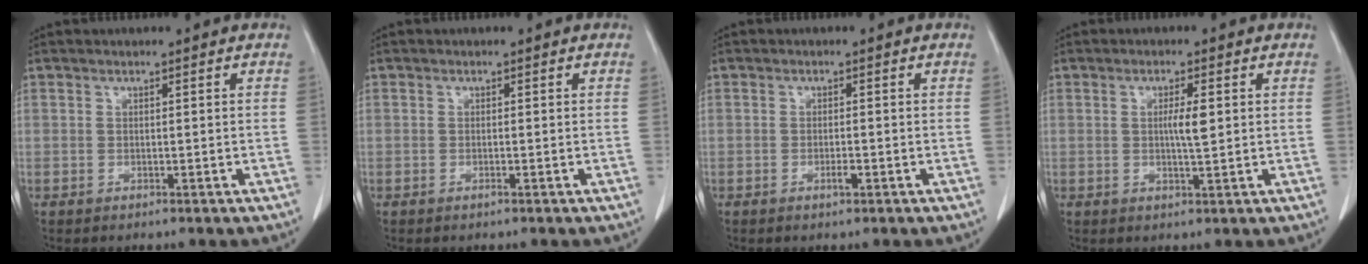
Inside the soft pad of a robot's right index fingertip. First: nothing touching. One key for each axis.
{"total": 0.5, "fx": -0.4, "fy": -0.1, "fz": 0.3, "tx": -0.005, "ty": 0.000, "tz": -0.008}
{"total": 1.4, "fx": -0.8, "fy": 0.2, "fz": 1.2, "tx": -0.021, "ty": 0.000, "tz": -0.013}
{"total": 3.1, "fx": 0.2, "fy": 0.3, "fz": 3.1, "tx": -0.055, "ty": -0.002, "tz": 0.004}